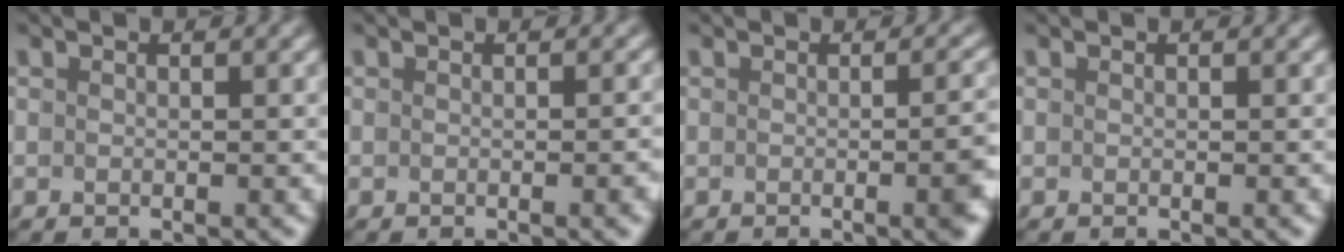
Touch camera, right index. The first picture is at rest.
{"total": 0.9, "force": [-0.3, -0.4, 0.8], "torque": [0.000, 0.006, -0.007]}
{"total": 3.0, "force": [-0.8, 0.1, 2.9], "torque": [-0.021, 0.002, -0.014]}
{"total": 0.0}